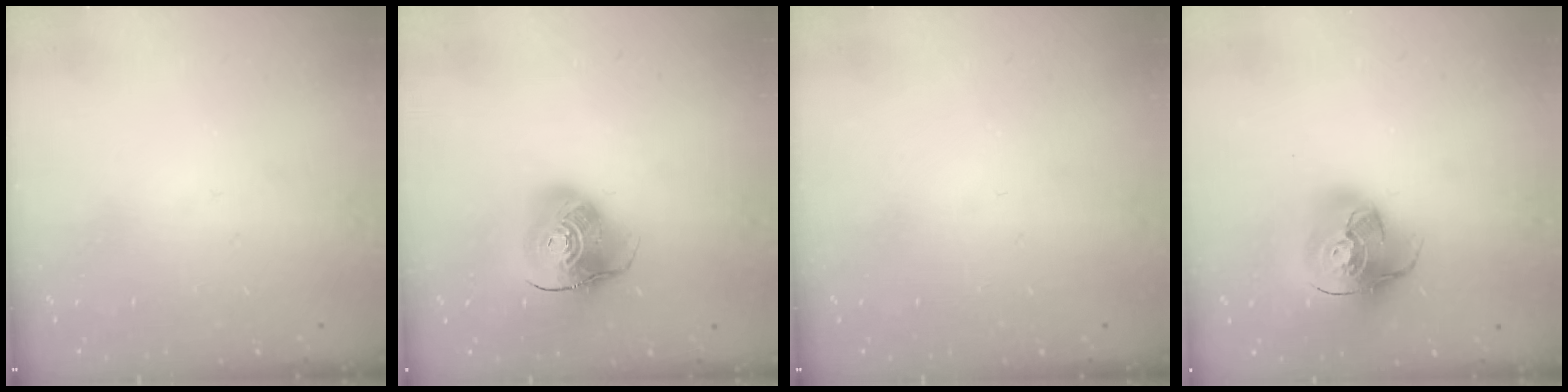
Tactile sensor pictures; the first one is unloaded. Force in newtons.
{"total": 10.8, "press": 10.6, "slide": 1.7}
{"total": 0.0}
{"total": 18.0, "press": 17.8, "slide": 2.8}